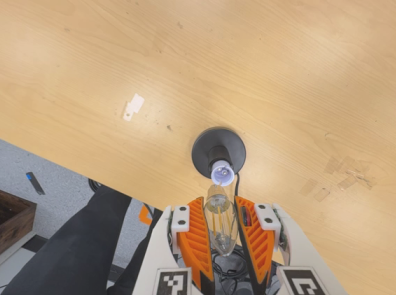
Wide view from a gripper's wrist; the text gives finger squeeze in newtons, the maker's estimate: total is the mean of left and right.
{"total": 14.0, "left": 14.9, "right": 13.2}